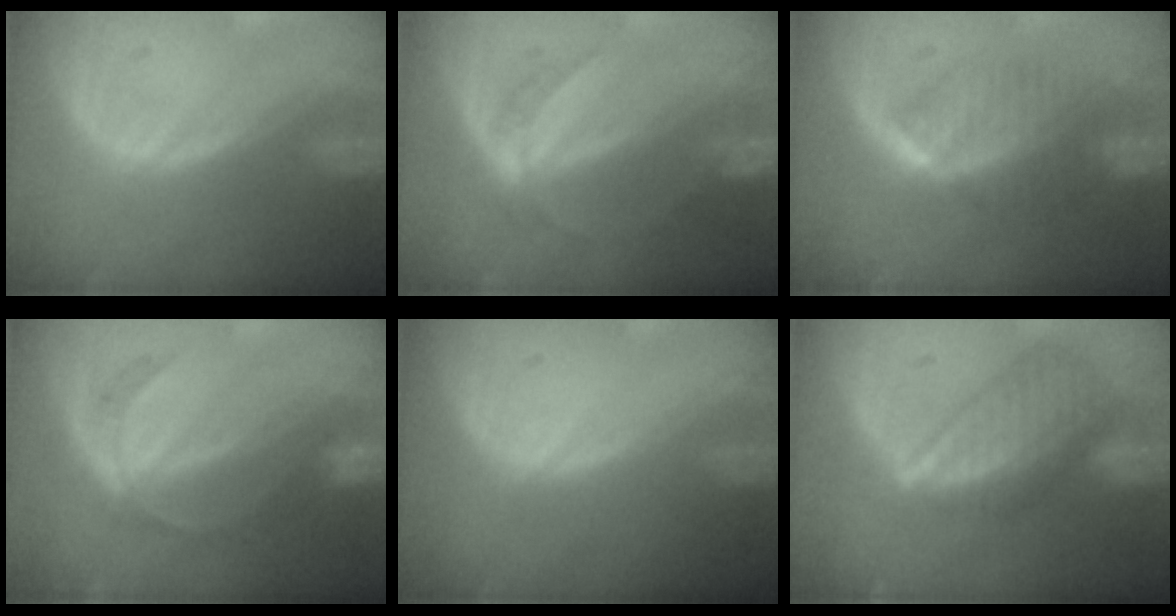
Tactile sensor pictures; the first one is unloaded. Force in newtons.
{"total": 4.8, "press": 4.3, "slide": 2.1}
{"total": 6.4, "press": 6.3, "slide": 1.0}
{"total": 5.3, "press": 5.0, "slide": 1.6}
{"total": 0.0}
{"total": 8.5, "press": 7.5, "slide": 4.2}